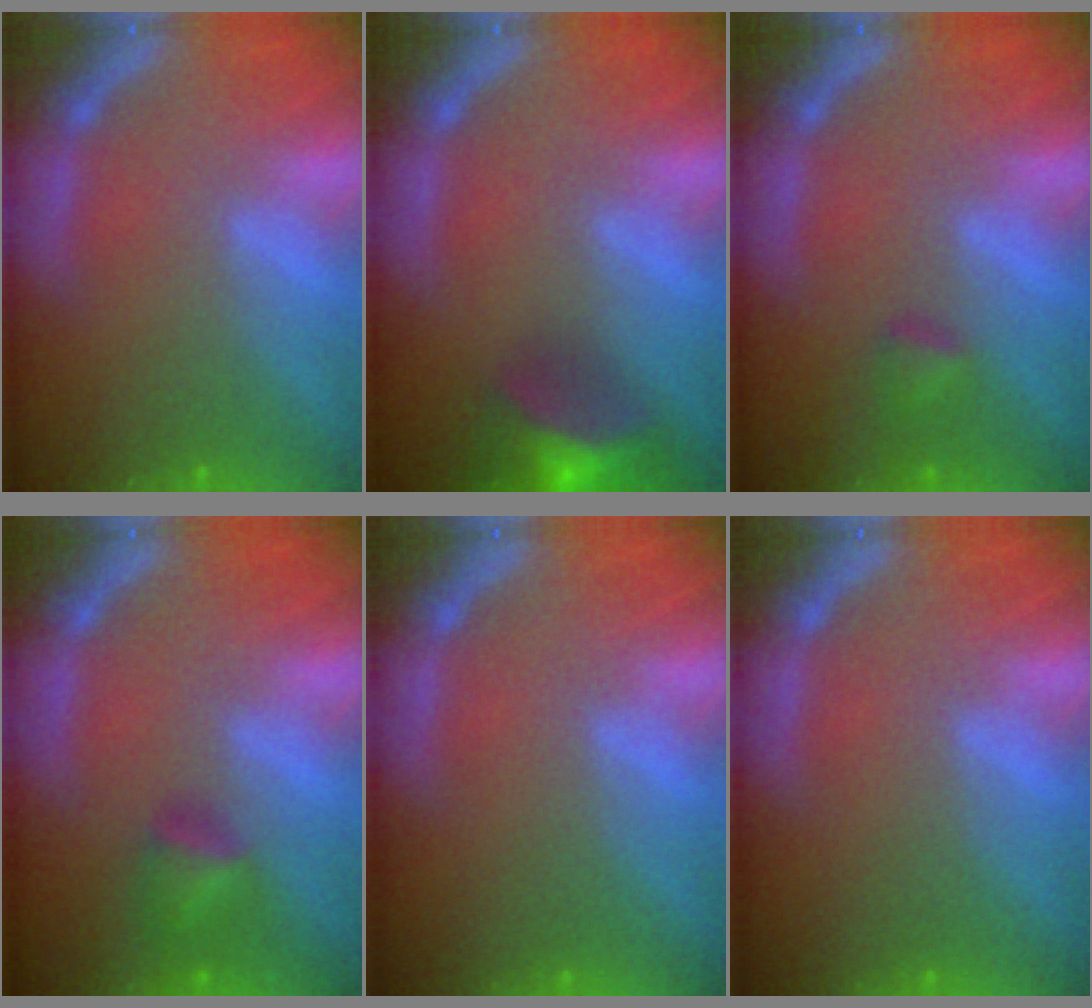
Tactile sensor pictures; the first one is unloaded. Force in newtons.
{"total": 8.0}
{"total": 1.4}
{"total": 2.4}
{"total": 0.0}
{"total": 0.0}